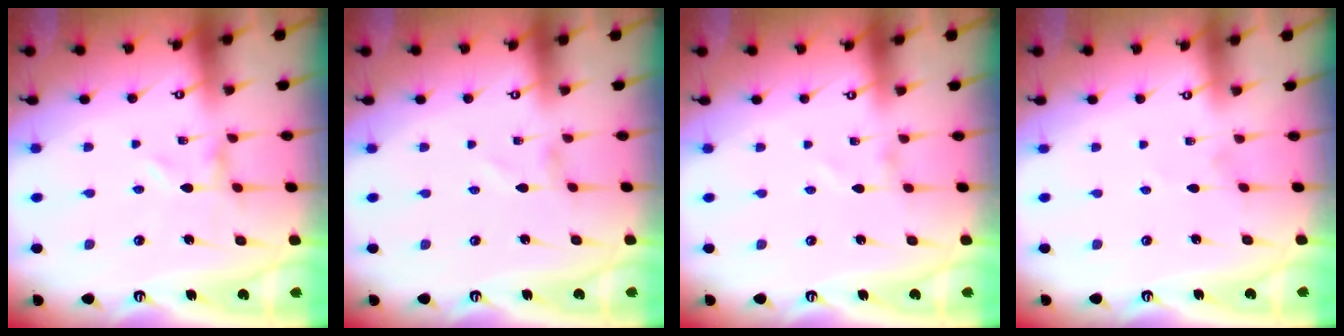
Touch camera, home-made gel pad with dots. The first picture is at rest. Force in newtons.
{"total": 1.4, "press": 1.4, "slide": 0.1}
{"total": 1.0, "press": 1.0, "slide": 0.0}
{"total": 0.0}